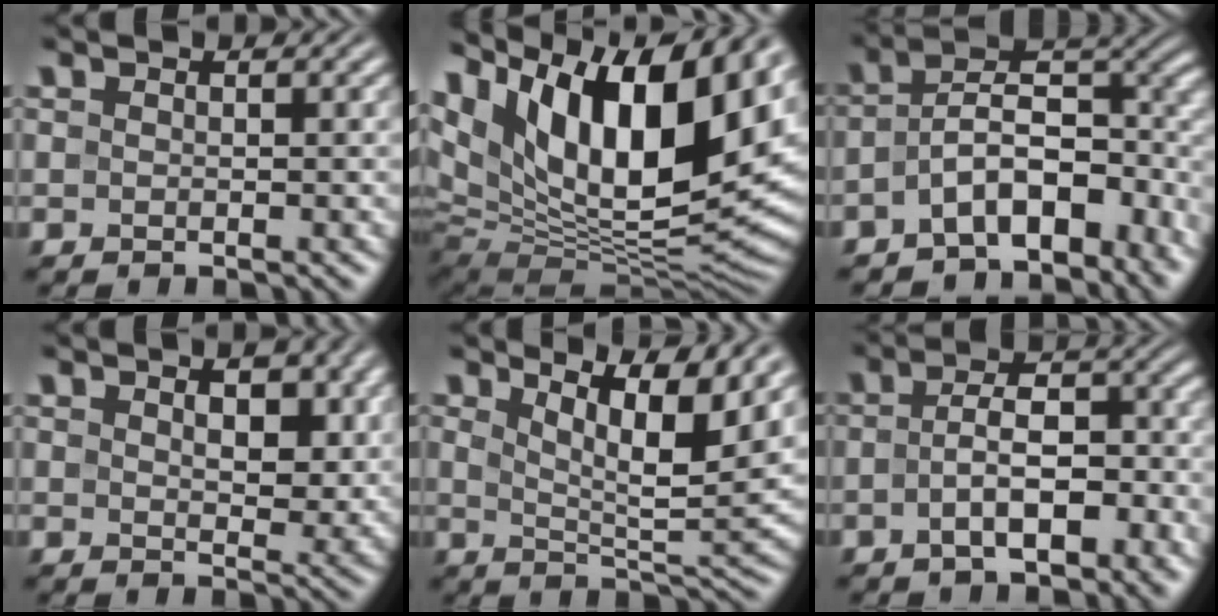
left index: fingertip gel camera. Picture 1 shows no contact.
{"total": 18.1, "force": [6.7, 9.7, 13.7], "torque": [-0.220, 0.024, 0.125]}
{"total": 8.9, "force": [-3.9, 5.1, 6.1], "torque": [-0.080, 0.011, -0.070]}
{"total": 4.4, "force": [1.5, 2.4, 3.4], "torque": [-0.045, -0.007, 0.025]}
{"total": 7.3, "force": [4.1, 2.3, 5.6], "torque": [-0.093, -0.007, 0.074]}
{"total": 7.1, "force": [-2.6, 3.2, 5.8], "torque": [-0.088, 0.012, -0.047]}